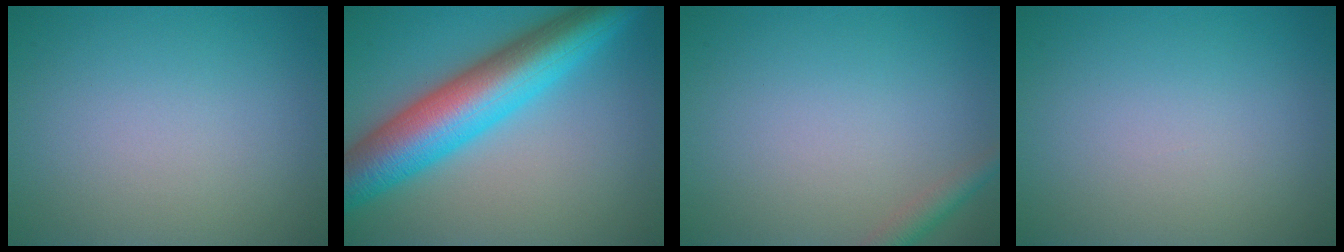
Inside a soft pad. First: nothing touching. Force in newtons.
{"total": 10.7, "press": 10.7, "slide": 0.2}
{"total": 1.6, "press": 1.6, "slide": 0.1}
{"total": 0.0}